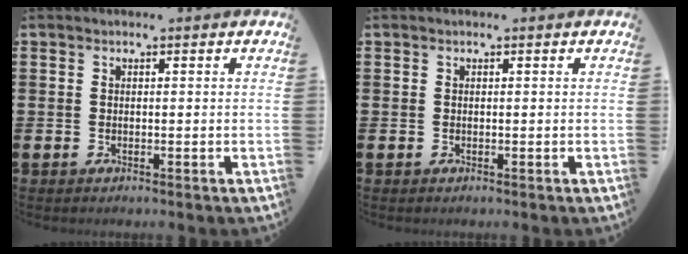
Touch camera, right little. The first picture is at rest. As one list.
[{"total": 0.0}]